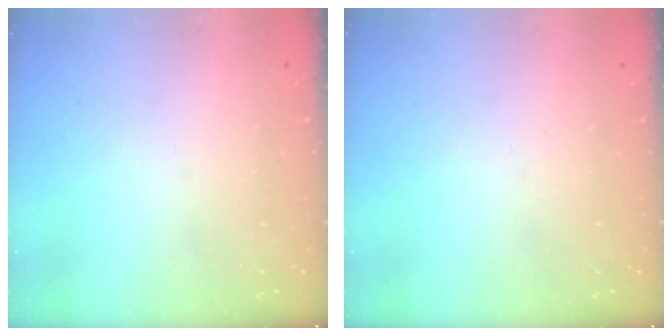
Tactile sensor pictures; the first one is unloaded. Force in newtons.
{"total": 0.0}